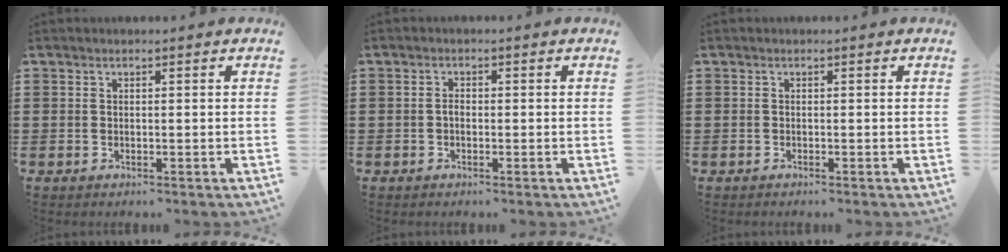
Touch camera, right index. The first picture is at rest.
{"total": 1.2, "force": [-0.2, 0.7, 0.9], "torque": [-0.017, 0.002, -0.005]}
{"total": 0.0}